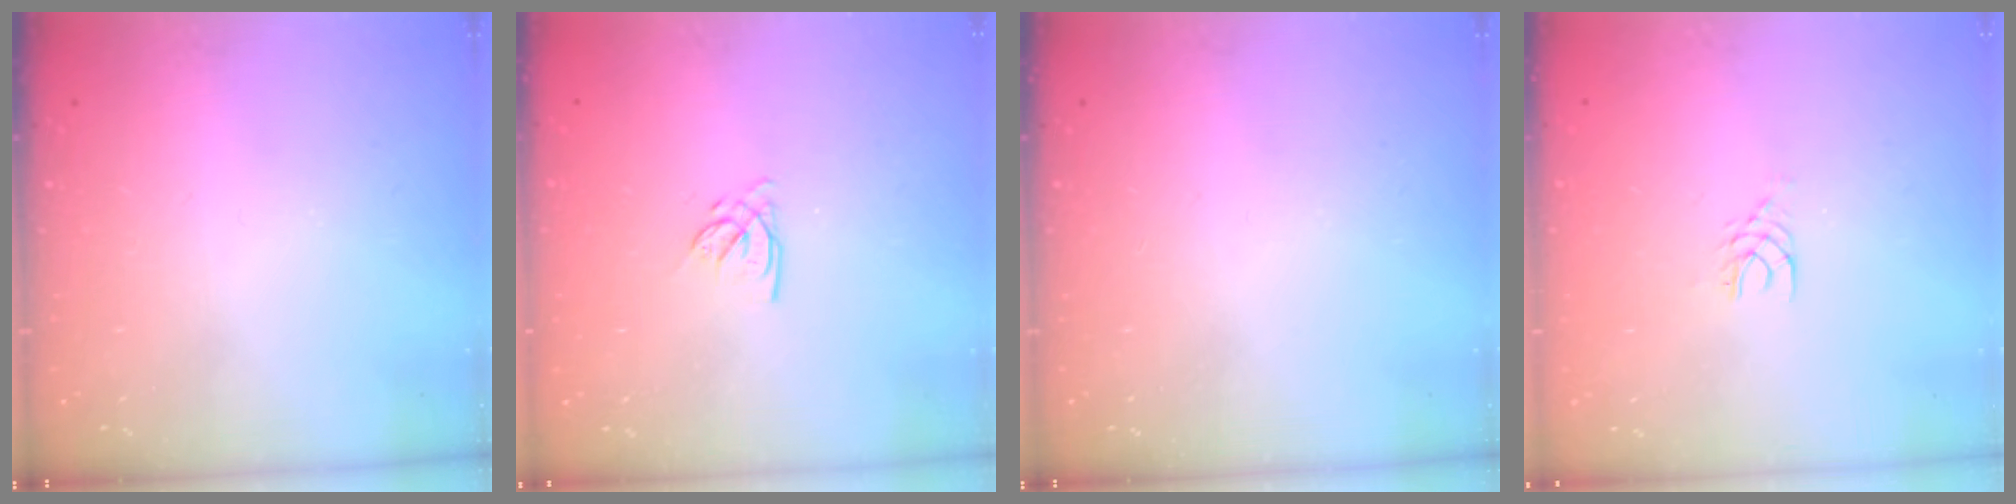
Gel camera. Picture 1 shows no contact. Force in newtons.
{"total": 2.8, "press": 2.8, "slide": 0.1}
{"total": 0.0}
{"total": 3.1, "press": 3.0, "slide": 0.4}